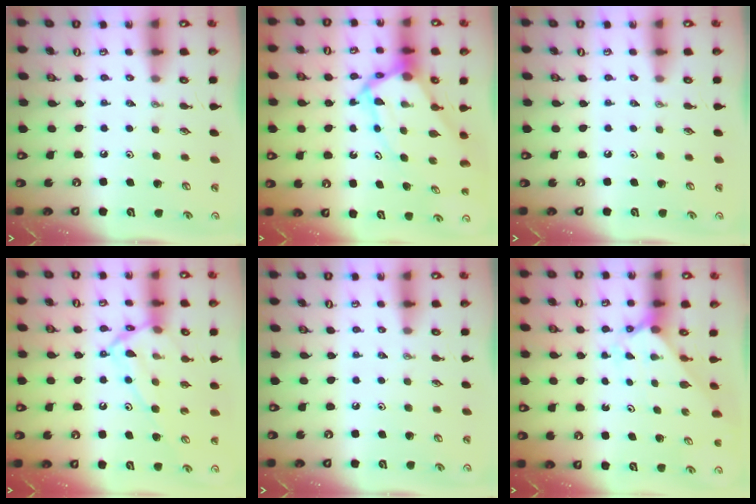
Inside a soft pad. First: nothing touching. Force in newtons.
{"total": 10.2, "press": 10.2, "slide": 1.0}
{"total": 0.0}
{"total": 14.0, "press": 14.0, "slide": 0.9}
{"total": 0.0}
{"total": 2.0, "press": 2.0, "slide": 0.2}